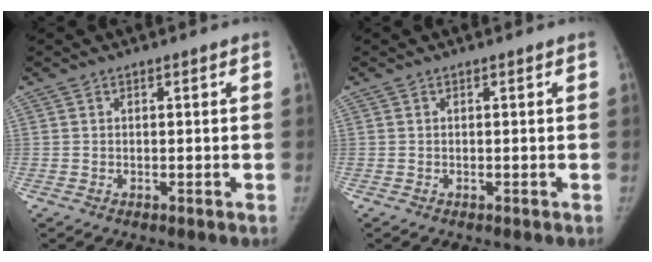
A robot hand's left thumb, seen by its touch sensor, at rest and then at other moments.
{"total": 0.0}